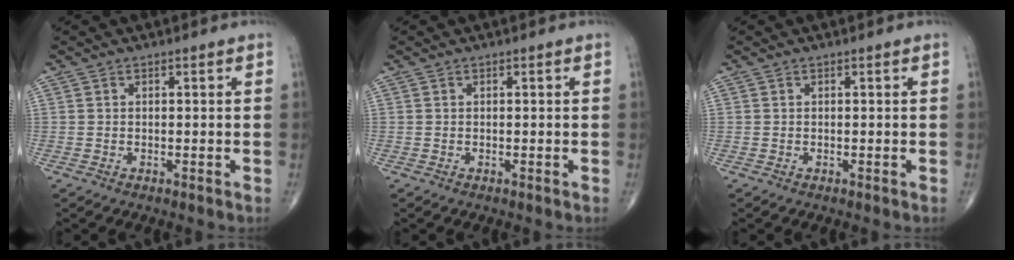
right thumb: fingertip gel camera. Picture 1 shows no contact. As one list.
[{"total": 0.0}, {"total": 0.0}]